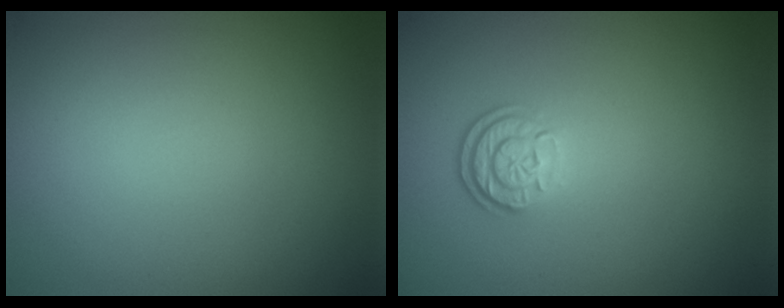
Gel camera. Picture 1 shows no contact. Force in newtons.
{"total": 2.5, "press": 2.0, "slide": 1.5}